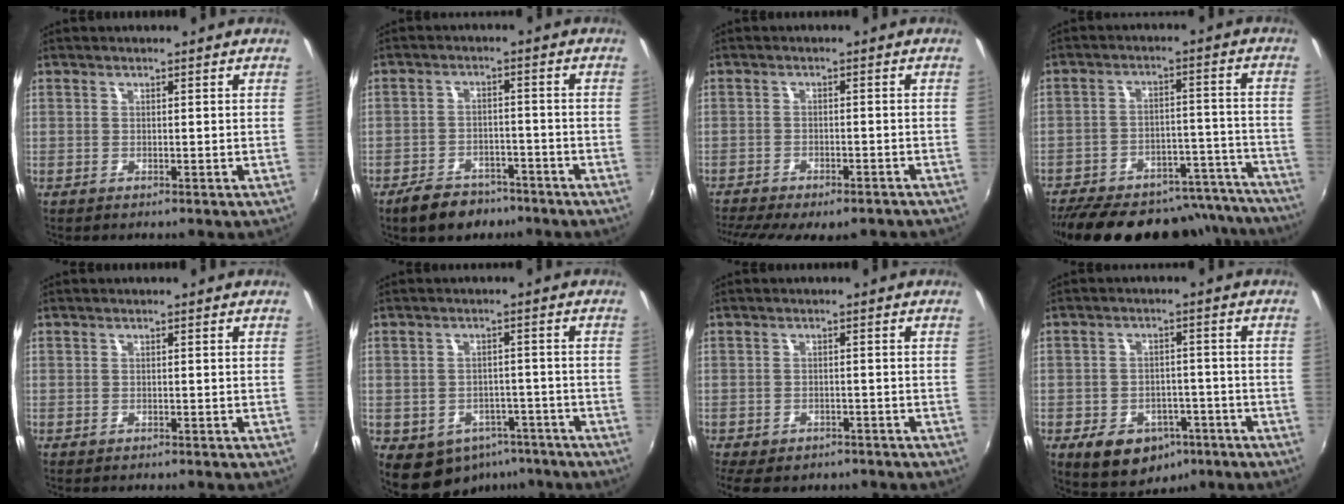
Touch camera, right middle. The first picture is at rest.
{"total": 8.5, "force": [-6.4, 4.5, 3.3], "torque": [-0.083, 0.010, -0.094]}
{"total": 12.8, "force": [-10.3, 3.9, 6.4], "torque": [-0.140, -0.039, -0.146]}
{"total": 25.3, "force": [-22.5, 8.1, 8.1], "torque": [-0.139, 0.046, -0.289]}
{"total": 1.2, "force": [-1.2, 0.2, 0.3], "torque": [-0.010, -0.007, -0.018]}
{"total": 10.2, "force": [-6.0, 7.3, 3.9], "torque": [-0.089, 0.010, -0.060]}
{"total": 8.9, "force": [-7.0, 3.9, 4.1], "torque": [-0.096, -0.027, -0.098]}
{"total": 11.6, "force": [-6.5, 7.9, 5.4], "torque": [-0.116, 0.011, -0.075]}